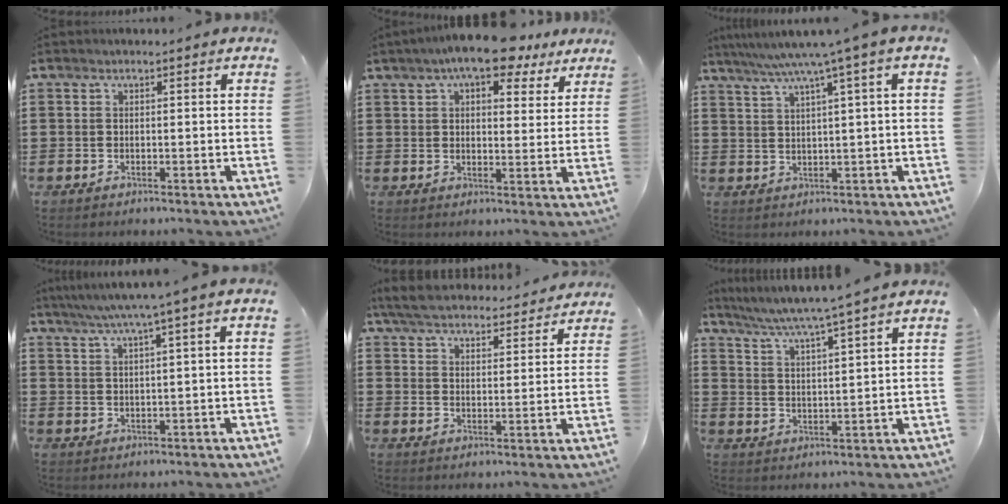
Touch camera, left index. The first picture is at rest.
{"total": 8.4, "force": [6.5, 2.5, 4.7], "torque": [-0.086, -0.014, 0.115]}
{"total": 5.3, "force": [2.8, -0.9, 4.4], "torque": [-0.093, -0.016, 0.042]}
{"total": 3.9, "force": [2.4, -0.7, 3.0], "torque": [-0.064, -0.008, 0.038]}
{"total": 6.0, "force": [5.8, 0.8, 1.5], "torque": [-0.055, -0.027, 0.102]}
{"total": 4.8, "force": [4.2, -1.3, 1.9], "torque": [-0.057, -0.036, 0.065]}